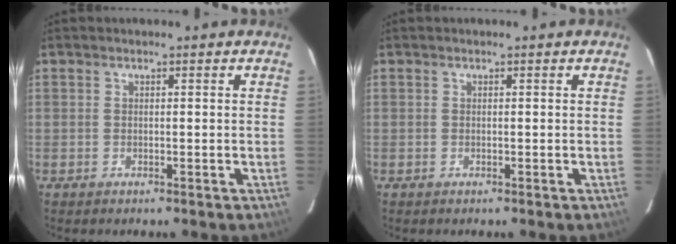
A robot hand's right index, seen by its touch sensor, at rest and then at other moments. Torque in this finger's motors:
{"motor_torque": [0.00, 0.00, 0.02, 0.00]}